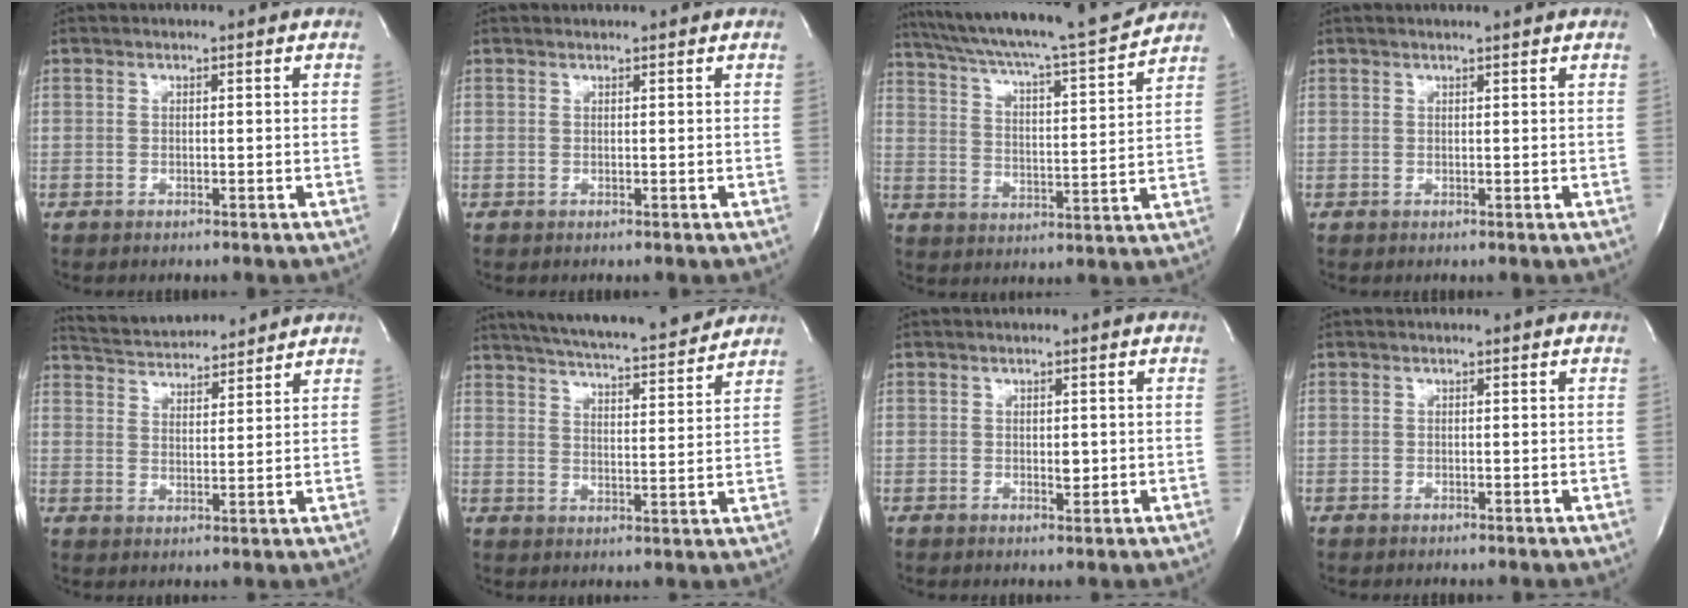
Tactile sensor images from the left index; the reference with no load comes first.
{"total": 0.7, "force": [0.7, 0.0, 0.0], "torque": [-0.005, 0.006, 0.015]}
{"total": 19.6, "force": [17.7, -0.2, 8.2], "torque": [-0.144, -0.019, 0.268]}
{"total": 2.6, "force": [2.4, -0.3, 0.9], "torque": [-0.011, 0.008, 0.032]}
{"total": 12.2, "force": [11.6, 1.8, 3.3], "torque": [-0.062, 0.020, 0.184]}
{"total": 17.8, "force": [16.2, 1.4, 7.1], "torque": [-0.122, 0.003, 0.233]}
{"total": 1.3, "force": [0.2, 0.6, 1.1], "torque": [-0.014, -0.003, 0.005]}
{"total": 0.0}